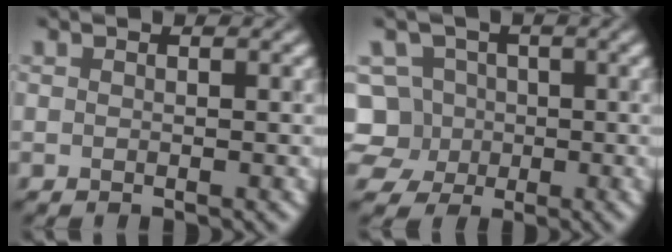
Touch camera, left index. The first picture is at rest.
{"total": 6.4, "force": [-1.0, 5.9, 2.4], "torque": [-0.031, 0.028, -0.044]}